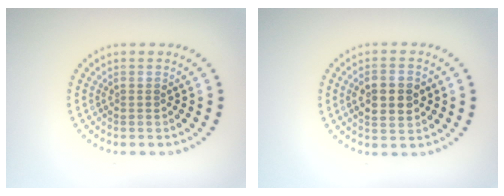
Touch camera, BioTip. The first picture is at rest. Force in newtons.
{"total": 4.6, "press": 4.6, "slide": 0.1}